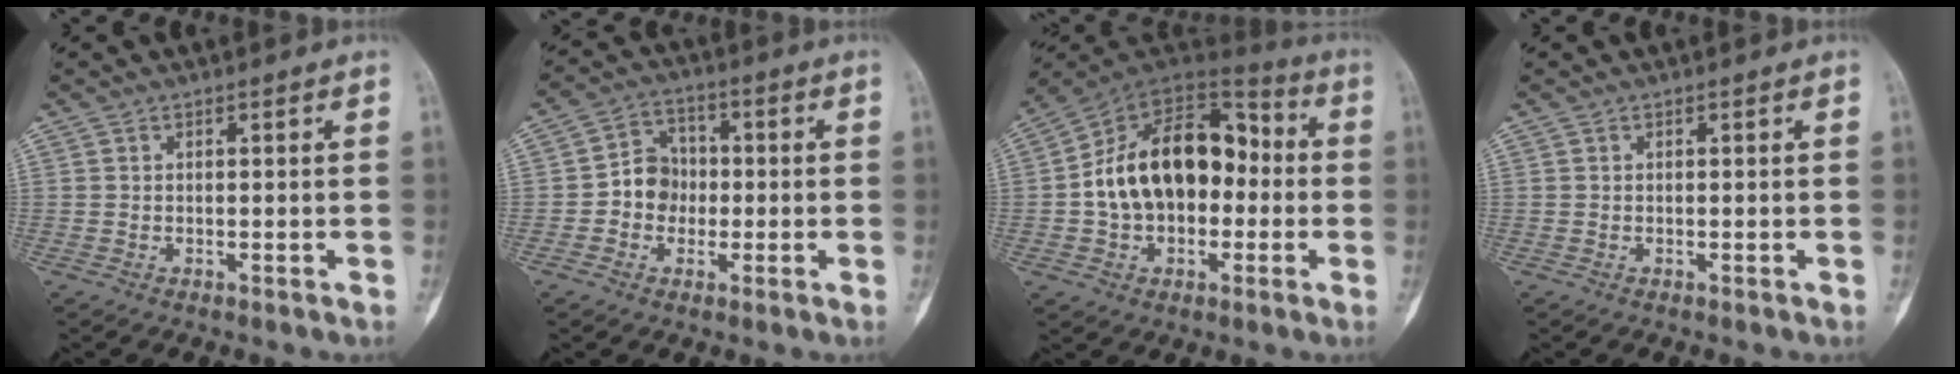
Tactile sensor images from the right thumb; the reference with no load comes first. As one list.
[{"total": 7.2, "force": [-0.9, 6.3, 3.2], "torque": [-0.020, 0.022, -0.029]}, {"total": 21.0, "force": [-0.6, 14.0, 15.7], "torque": [-0.226, 0.048, -0.015]}, {"total": 0.0}]